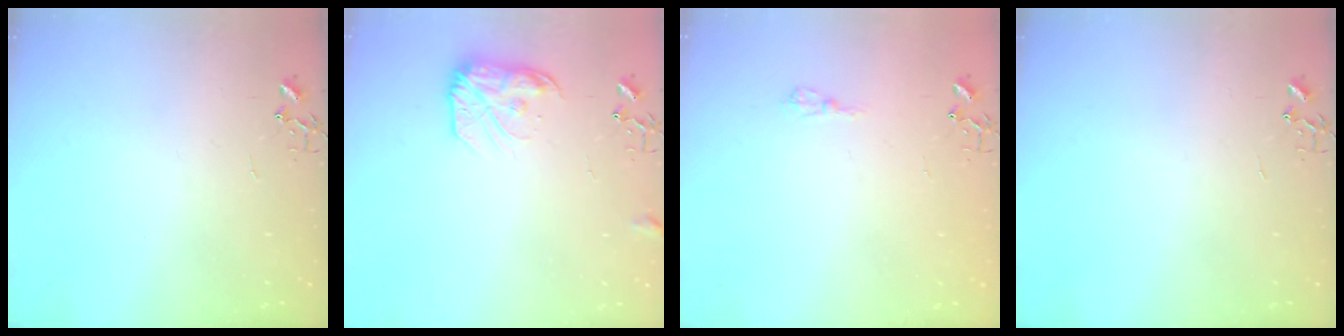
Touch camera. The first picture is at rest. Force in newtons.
{"total": 12.4, "press": 12.4, "slide": 0.7}
{"total": 6.5, "press": 6.5, "slide": 0.6}
{"total": 0.0}